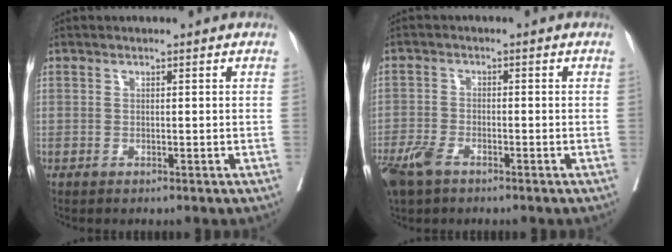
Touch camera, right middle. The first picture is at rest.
{"total": 5.6, "force": [-3.9, 2.2, 3.3], "torque": [-0.073, -0.008, -0.074]}